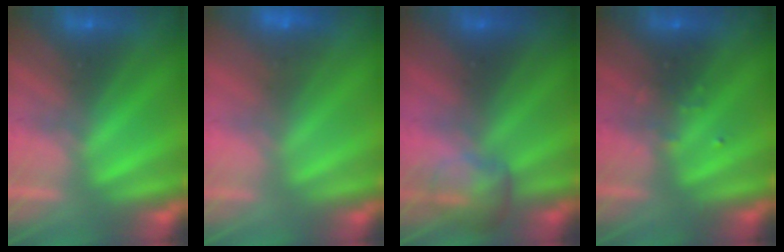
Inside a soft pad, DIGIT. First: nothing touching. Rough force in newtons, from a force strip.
{"total": 4.5}
{"total": 6.5}
{"total": 2.4}